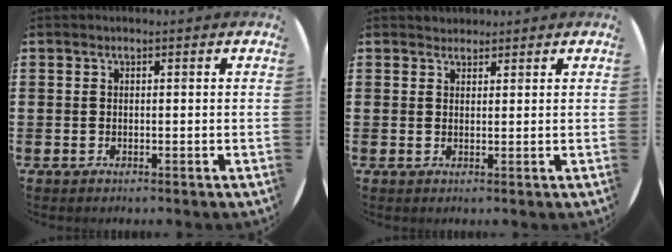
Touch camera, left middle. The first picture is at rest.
{"total": 1.4, "force": [1.3, 0.4, -0.1], "torque": [0.000, 0.003, 0.026]}